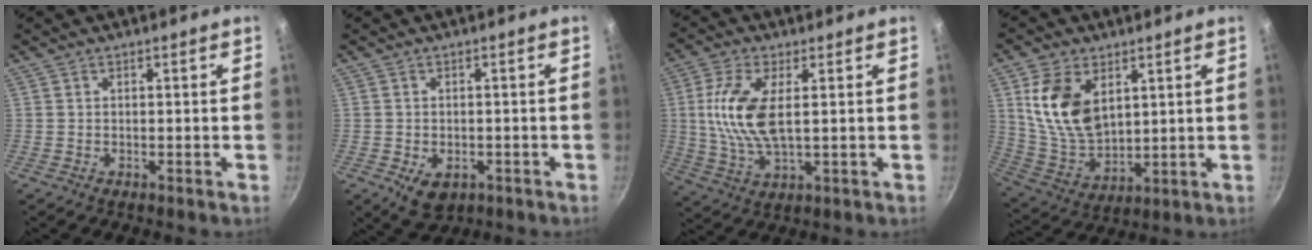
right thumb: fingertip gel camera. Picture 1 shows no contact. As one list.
[{"total": 5.5, "force": [-1.8, 3.8, 3.5], "torque": [-0.043, 0.000, -0.015]}, {"total": 11.5, "force": [1.7, 5.0, 10.2], "torque": [-0.215, -0.002, 0.034]}, {"total": 14.2, "force": [4.8, 8.9, 9.9], "torque": [-0.170, -0.032, 0.106]}]